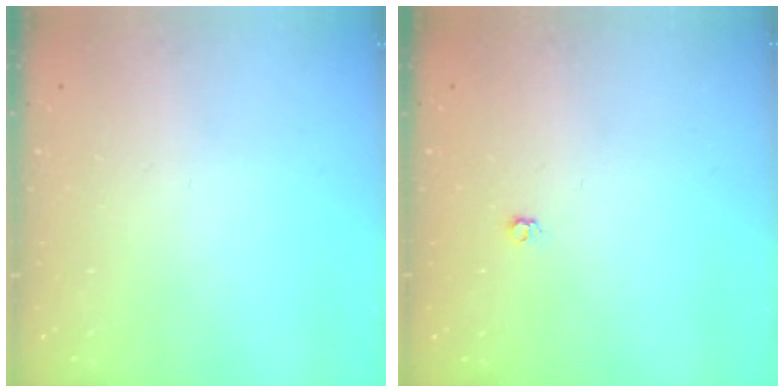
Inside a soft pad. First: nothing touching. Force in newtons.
{"total": 3.1, "press": 3.0, "slide": 0.6}